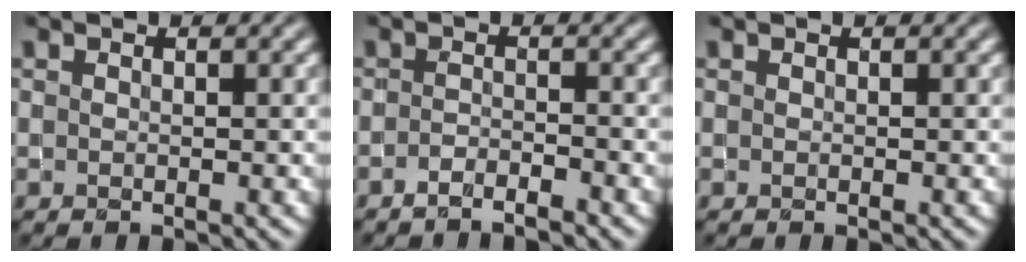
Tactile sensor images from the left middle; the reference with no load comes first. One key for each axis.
{"total": 1.7, "fx": -1.5, "fy": 0.2, "fz": 0.8, "tx": -0.013, "ty": 0.000, "tz": -0.029}
{"total": 0.0}